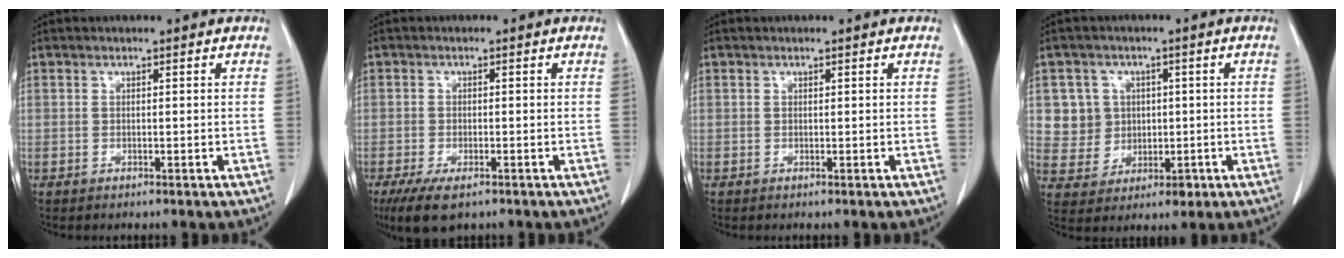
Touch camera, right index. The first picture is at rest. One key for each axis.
{"total": 5.5, "fx": -3.5, "fy": 2.5, "fz": 3.5, "tx": -0.068, "ty": -0.010, "tz": -0.056}
{"total": 0.0}
{"total": 7.2, "fx": 1.2, "fy": 7.0, "fz": 0.8, "tx": -0.012, "ty": 0.018, "tz": 0.033}